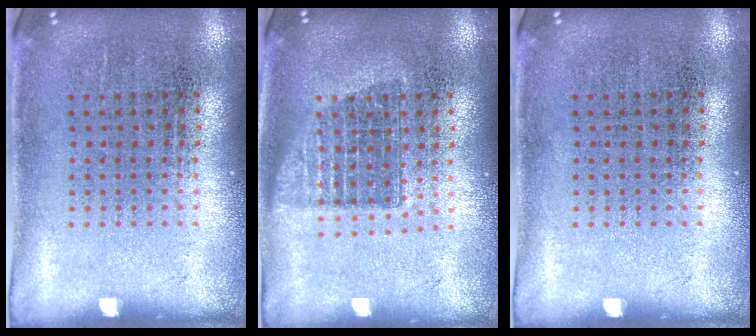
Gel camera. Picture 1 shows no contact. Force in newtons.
{"total": 1.4, "press": 1.2, "slide": 0.8}
{"total": 0.0}